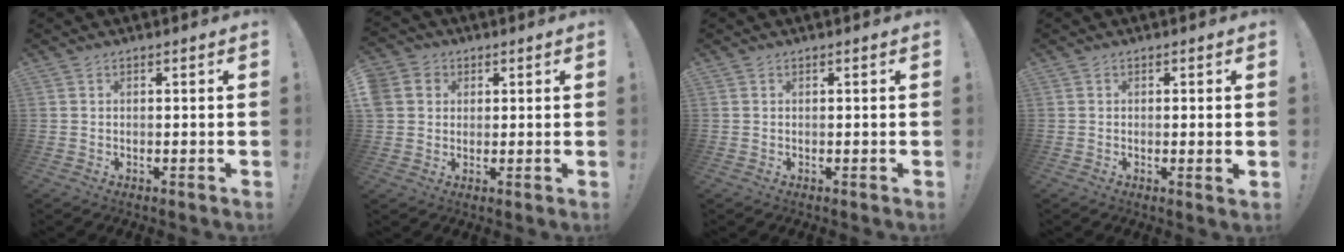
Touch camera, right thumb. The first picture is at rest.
{"total": 5.4, "force": [1.3, 5.0, 1.4], "torque": [-0.032, -0.002, 0.027]}
{"total": 0.0}
{"total": 1.9, "force": [0.1, 0.0, 1.9], "torque": [-0.030, -0.004, 0.002]}